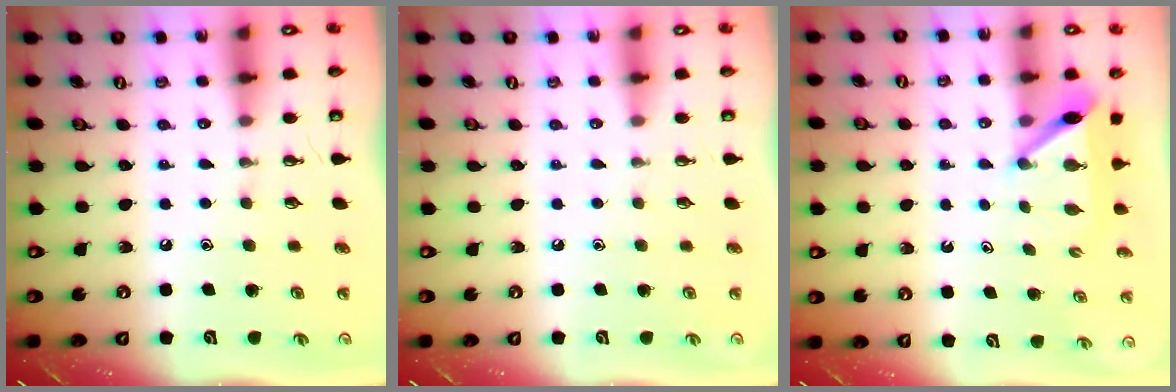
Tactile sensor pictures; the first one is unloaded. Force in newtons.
{"total": 0.0}
{"total": 6.1, "press": 6.1, "slide": 0.2}